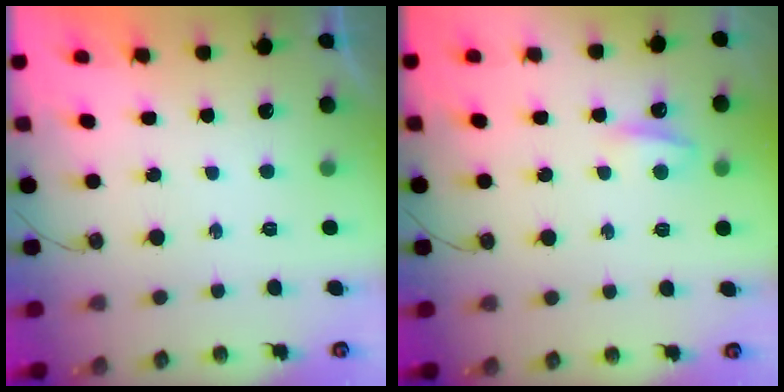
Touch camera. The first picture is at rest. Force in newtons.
{"total": 4.8, "press": 4.7, "slide": 0.7}